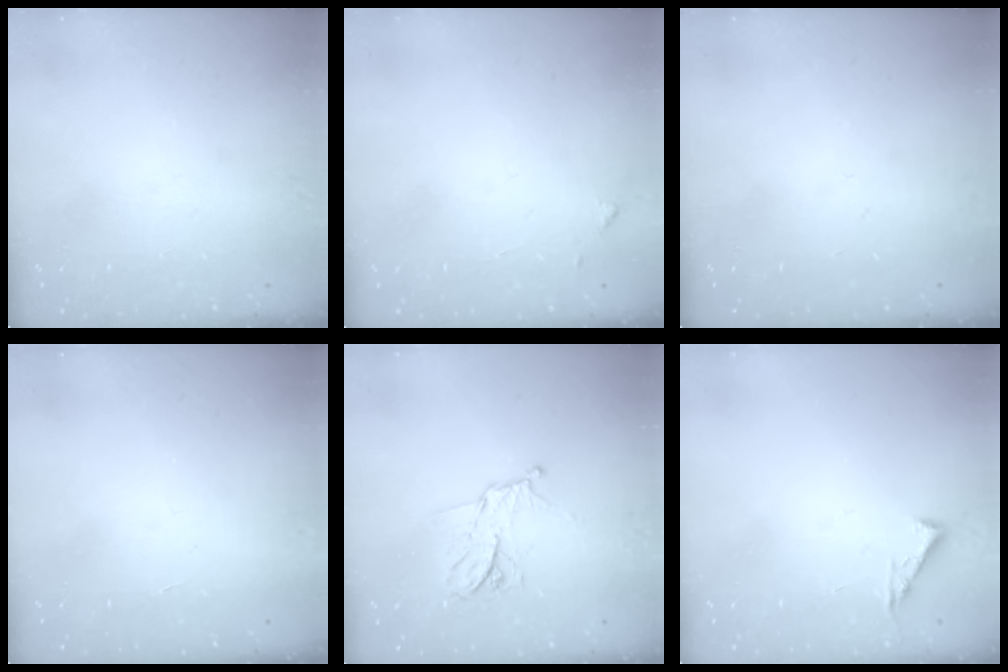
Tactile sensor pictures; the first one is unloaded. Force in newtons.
{"total": 4.5, "press": 4.4, "slide": 0.5}
{"total": 0.0}
{"total": 1.8, "press": 1.8, "slide": 0.1}
{"total": 10.3, "press": 10.3, "slide": 0.3}
{"total": 5.3, "press": 5.2, "slide": 0.7}